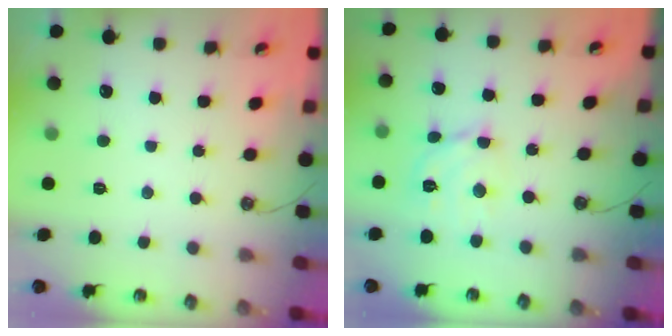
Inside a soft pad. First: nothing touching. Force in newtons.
{"total": 11.8, "press": 11.7, "slide": 1.6}